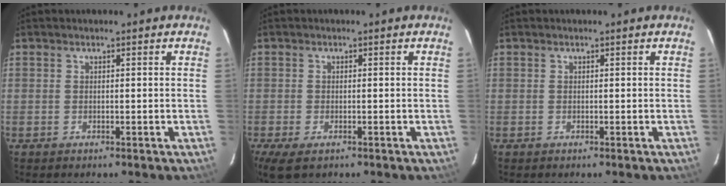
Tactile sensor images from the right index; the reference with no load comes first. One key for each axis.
{"total": 5.4, "fx": -3.2, "fy": 2.3, "fz": 3.6, "tx": -0.081, "ty": -0.022, "tz": -0.054}
{"total": 0.0}